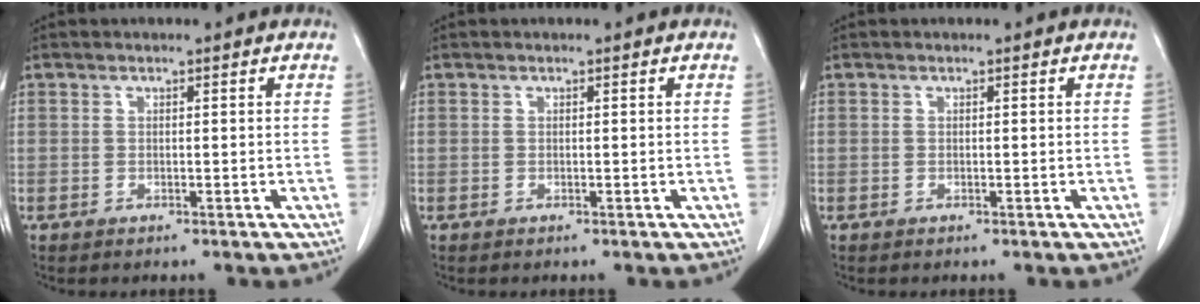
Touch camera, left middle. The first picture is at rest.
{"total": 0.0}
{"total": 0.0}